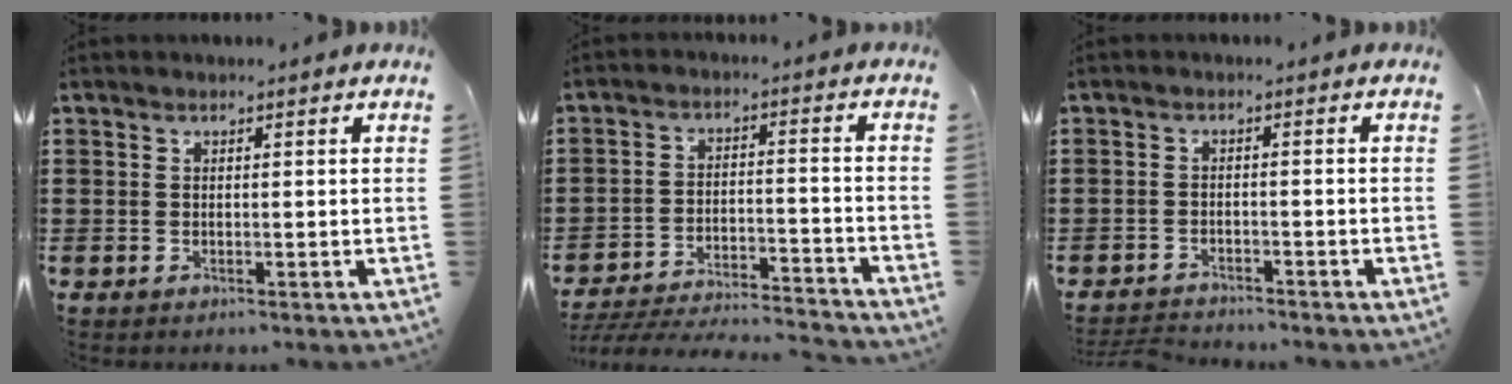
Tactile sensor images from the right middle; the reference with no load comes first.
{"total": 5.4, "force": [-5.2, 0.5, 1.2], "torque": [-0.035, 0.000, -0.109]}
{"total": 2.7, "force": [-2.7, 0.4, 0.0], "torque": [-0.007, -0.001, -0.059]}